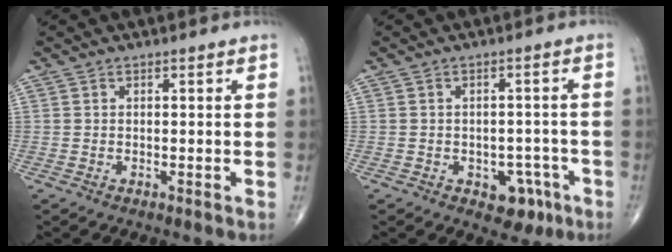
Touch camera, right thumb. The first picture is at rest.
{"total": 5.9, "force": [-2.8, 4.1, 3.3], "torque": [-0.013, 0.020, -0.031]}